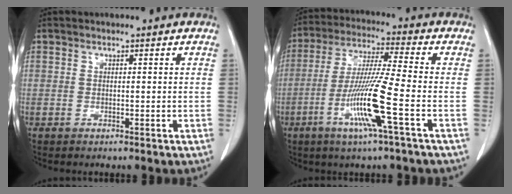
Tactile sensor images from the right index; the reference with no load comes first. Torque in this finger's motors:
{"motor_torque": [1.73, -0.41, 0.98, 0.16]}